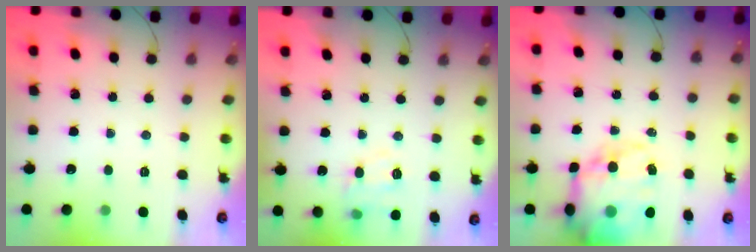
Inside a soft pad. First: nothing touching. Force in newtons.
{"total": 10.3, "press": 10.2, "slide": 1.4}
{"total": 23.6, "press": 23.0, "slide": 5.3}